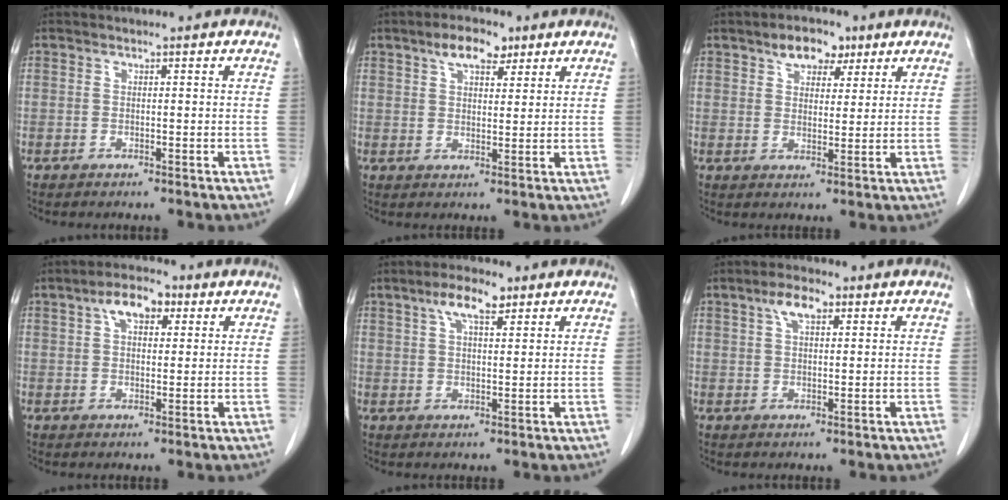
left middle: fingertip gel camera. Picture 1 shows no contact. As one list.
[{"total": 5.6, "force": [3.5, 2.5, 3.6], "torque": [-0.064, 0.012, 0.060]}, {"total": 5.7, "force": [3.5, 3.2, 3.0], "torque": [-0.043, 0.012, 0.057]}, {"total": 5.7, "force": [2.6, 2.9, 4.2], "torque": [-0.075, 0.020, 0.042]}, {"total": 5.5, "force": [3.3, 1.7, 4.1], "torque": [-0.083, 0.012, 0.057]}, {"total": 4.2, "force": [2.1, 1.8, 3.2], "torque": [-0.065, 0.012, 0.039]}]